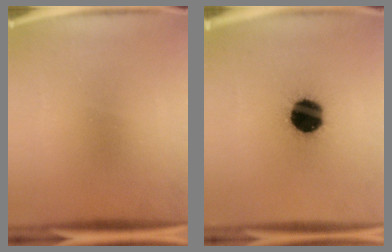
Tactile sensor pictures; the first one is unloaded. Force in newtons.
{"total": 16.3}